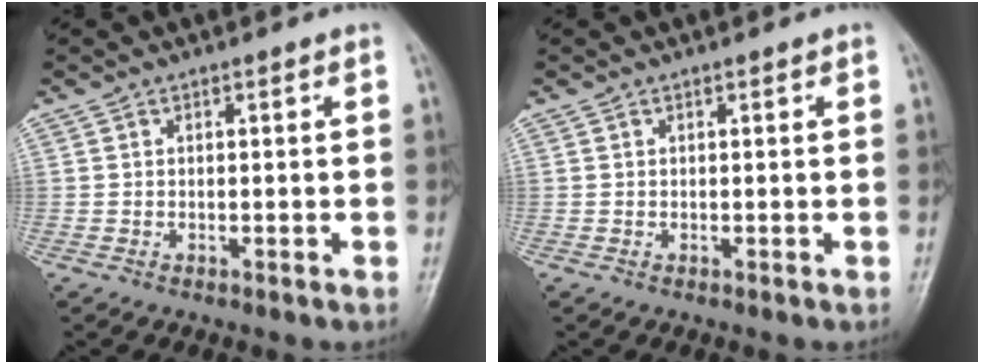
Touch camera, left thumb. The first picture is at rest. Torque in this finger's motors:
{"motor_torque": [0.00, 0.00, -0.02, -0.02, 0.00]}